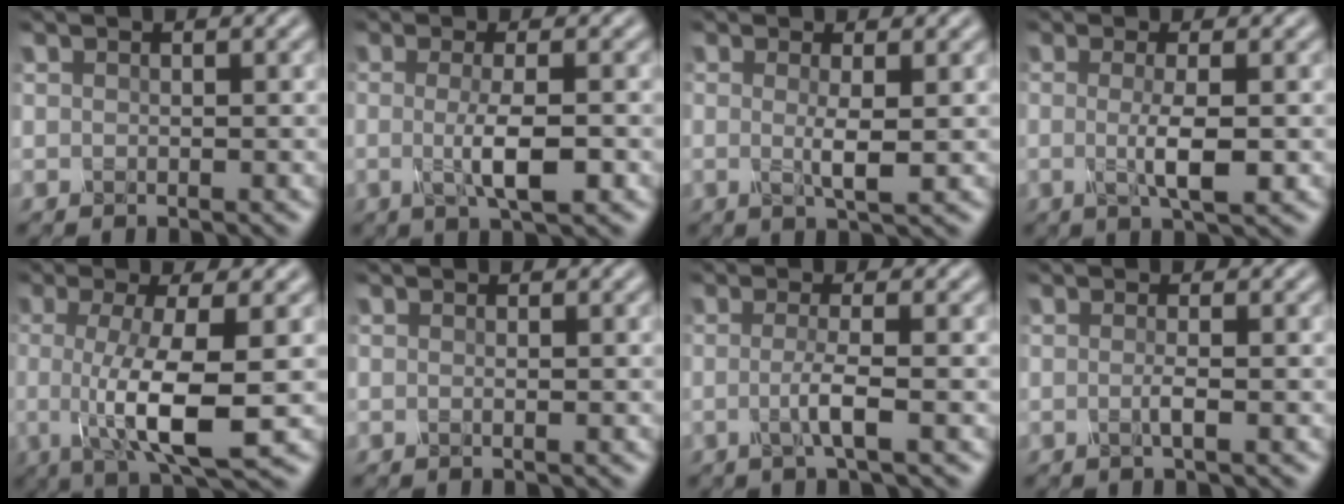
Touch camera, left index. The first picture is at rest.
{"total": 4.0, "force": [-0.6, 0.9, 3.8], "torque": [-0.064, -0.010, -0.011]}
{"total": 2.3, "force": [-0.1, 0.3, 2.3], "torque": [-0.043, -0.009, -0.003]}
{"total": 3.4, "force": [-0.3, 0.7, 3.3], "torque": [-0.055, -0.010, -0.007]}
{"total": 7.8, "force": [-0.9, 1.8, 7.5], "torque": [-0.123, -0.013, -0.017]}
{"total": 0.0}
{"total": 2.5, "force": [-0.6, 0.4, 2.4], "torque": [-0.045, -0.008, -0.016]}
{"total": 1.2, "force": [-0.3, 0.2, 1.1], "torque": [-0.019, -0.006, -0.009]}